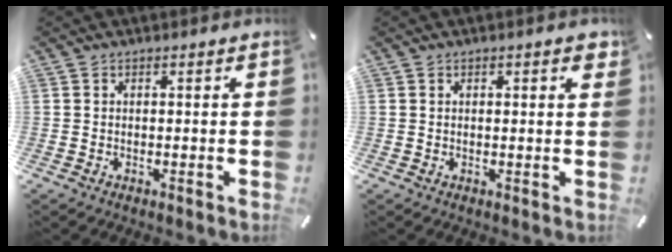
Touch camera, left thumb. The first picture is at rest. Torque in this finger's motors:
{"motor_torque": [0.20, -0.25, -0.04, -0.03, 0.00]}